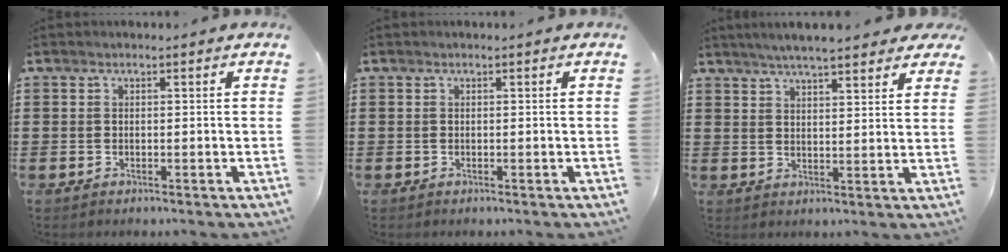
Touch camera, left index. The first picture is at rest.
{"total": 0.0}
{"total": 4.9, "force": [4.5, 0.3, 2.0], "torque": [-0.054, -0.008, 0.079]}